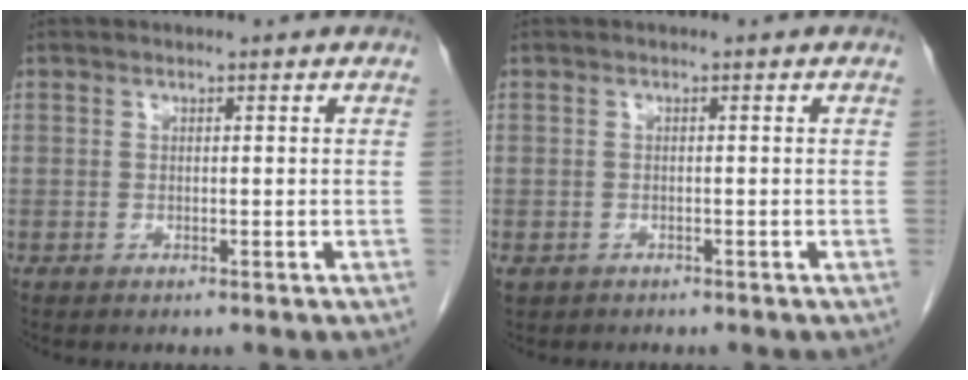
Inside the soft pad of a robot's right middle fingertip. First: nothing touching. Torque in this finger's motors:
{"motor_torque": [0.48, -0.36, 0.04, 0.03]}